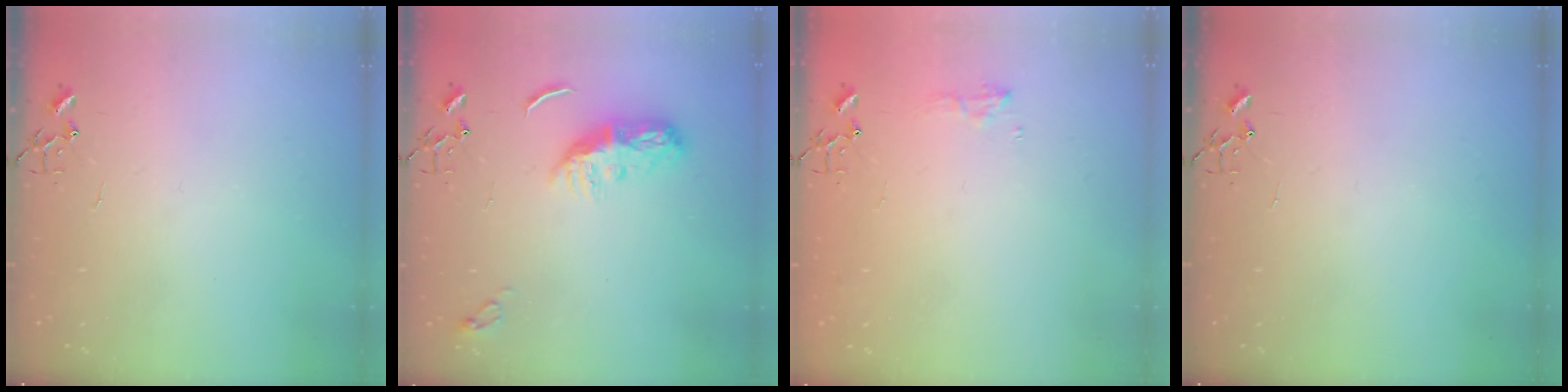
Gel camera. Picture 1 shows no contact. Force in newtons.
{"total": 9.1, "press": 9.1, "slide": 0.2}
{"total": 7.6, "press": 7.6, "slide": 0.8}
{"total": 0.0}